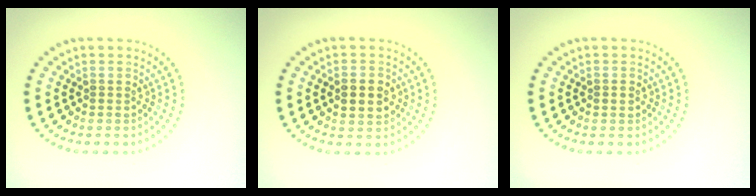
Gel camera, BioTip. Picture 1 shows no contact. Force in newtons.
{"total": 3.2, "press": 3.2, "slide": 0.1}
{"total": 0.8, "press": 0.8, "slide": 0.1}